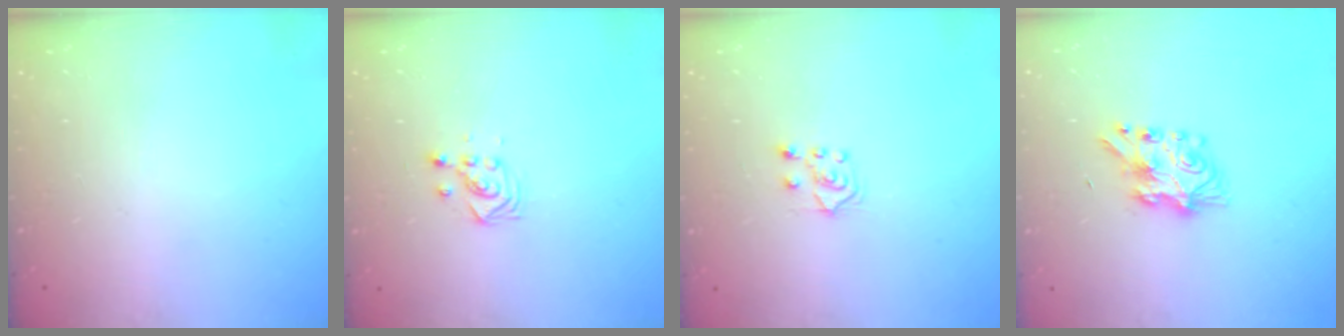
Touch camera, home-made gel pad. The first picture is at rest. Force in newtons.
{"total": 2.9, "press": 2.9, "slide": 0.4}
{"total": 6.0, "press": 6.0, "slide": 0.4}
{"total": 7.2, "press": 7.2, "slide": 0.2}